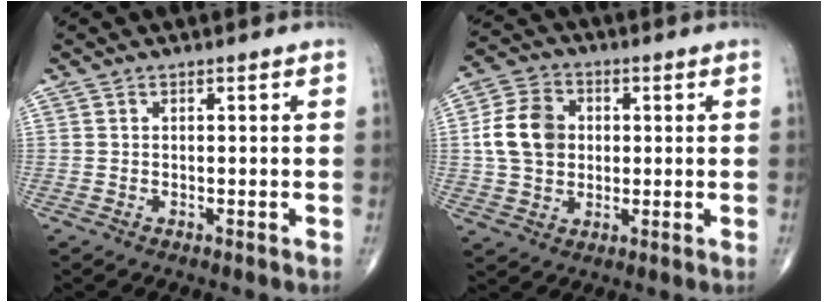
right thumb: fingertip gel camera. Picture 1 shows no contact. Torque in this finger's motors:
{"motor_torque": [1.59, 1.56, 0.42, -0.40, 0.10]}